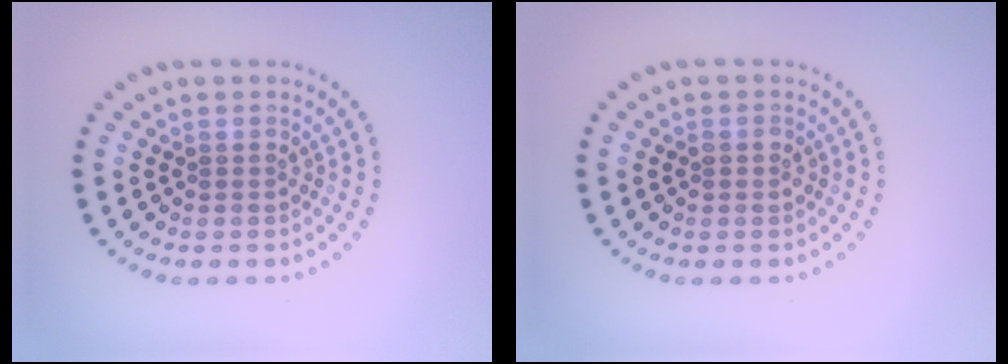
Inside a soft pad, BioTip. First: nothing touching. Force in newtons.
{"total": 1.1, "press": 1.1, "slide": 0.2}